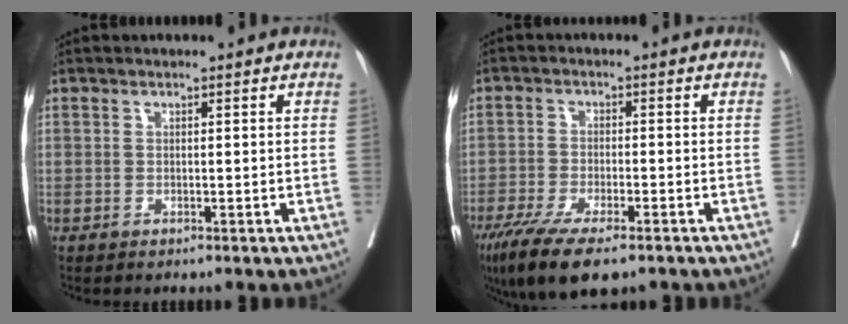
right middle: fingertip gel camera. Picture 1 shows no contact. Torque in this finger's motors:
{"motor_torque": [1.20, -0.93, 0.25, 0.15]}